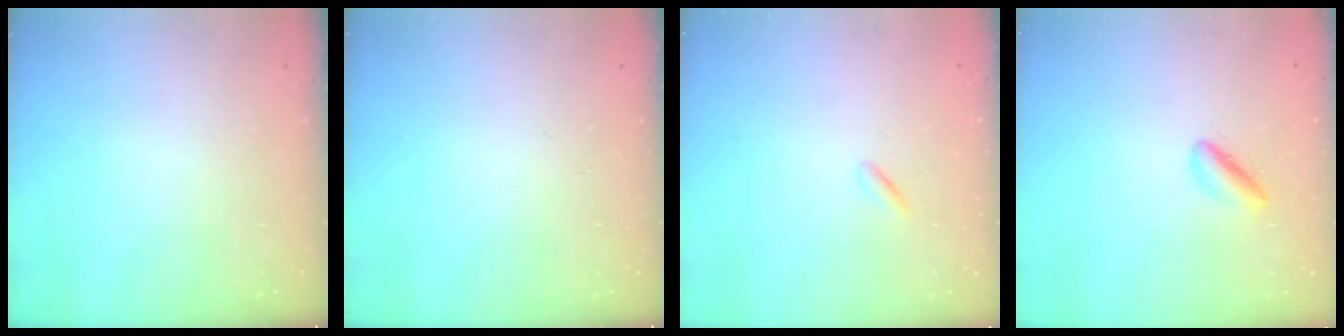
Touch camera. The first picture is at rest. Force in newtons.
{"total": 0.0}
{"total": 0.5, "press": 0.3, "slide": 0.4}
{"total": 2.8, "press": 2.8, "slide": 0.5}